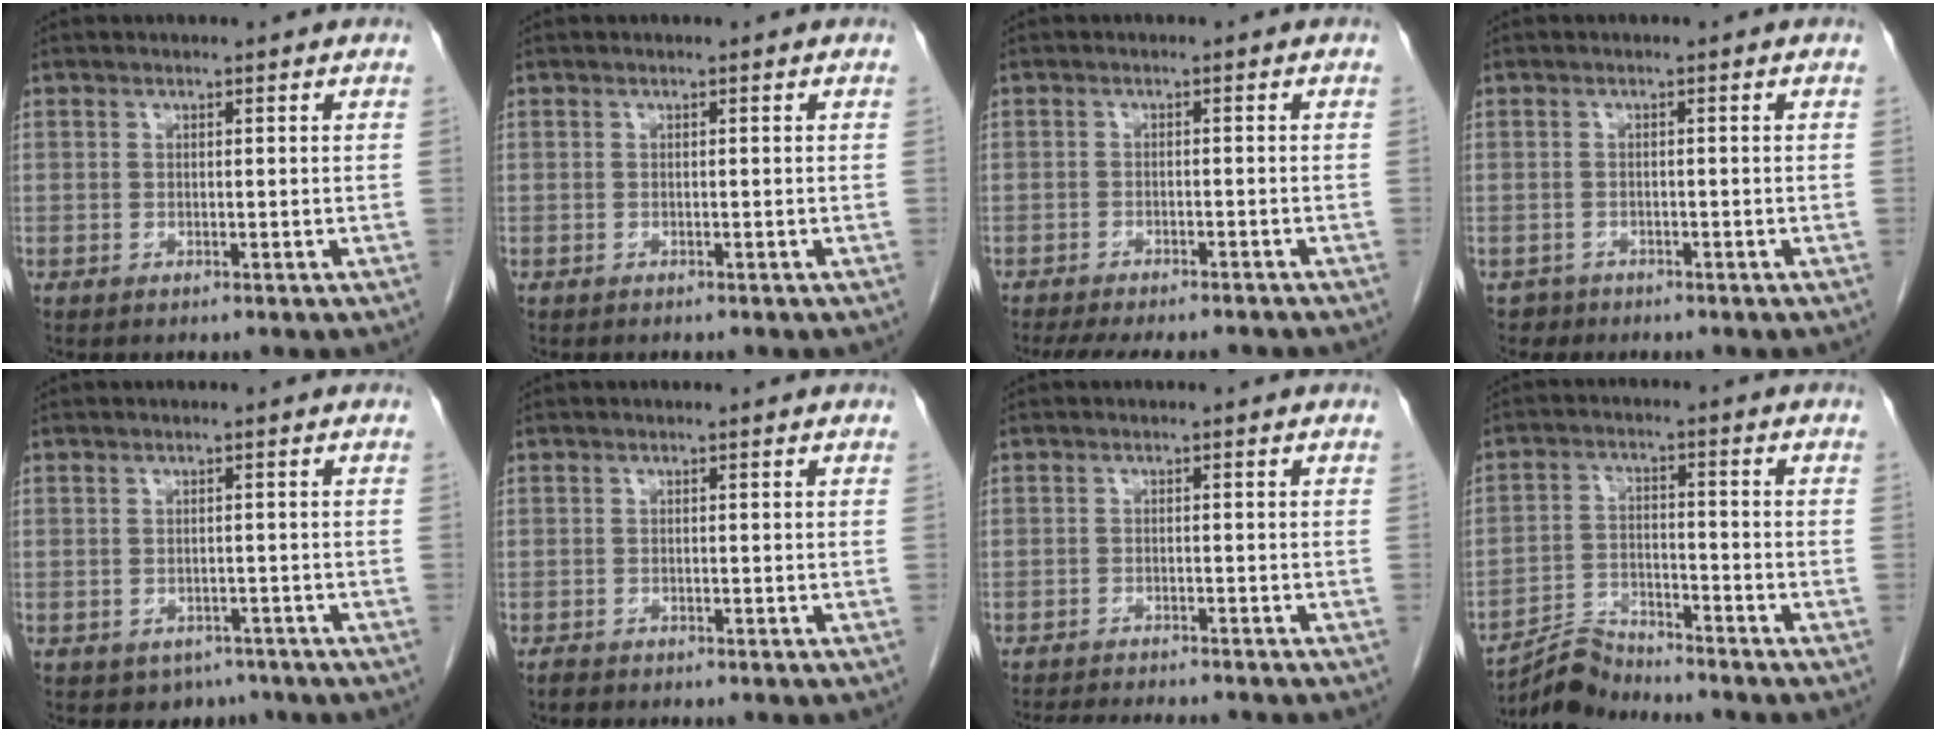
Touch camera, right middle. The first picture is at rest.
{"total": 0.5, "force": [-0.5, 0.1, 0.2], "torque": [-0.005, -0.001, -0.005]}
{"total": 12.7, "force": [-11.1, 2.8, 5.5], "torque": [-0.095, -0.012, -0.144]}
{"total": 1.3, "force": [-1.0, 0.8, -0.5], "torque": [0.003, 0.004, -0.017]}
{"total": 2.8, "force": [-2.0, 2.0, 0.3], "torque": [0.000, 0.006, -0.023]}
{"total": 1.0, "force": [-0.9, 0.4, 0.3], "torque": [-0.013, -0.001, -0.015]}
{"total": 9.4, "force": [-8.6, 1.1, 3.5], "torque": [-0.049, -0.012, -0.120]}
{"total": 5.9, "force": [-5.9, 0.1, -0.4], "torque": [-0.001, -0.002, -0.106]}